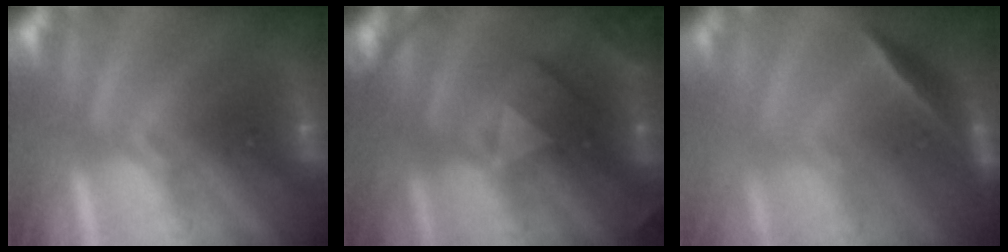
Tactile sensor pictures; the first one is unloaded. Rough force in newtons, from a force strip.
{"total": 2.4}
{"total": 1.8}